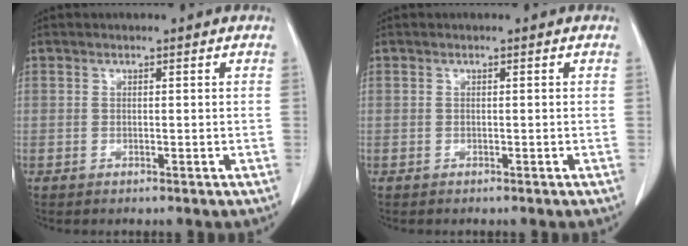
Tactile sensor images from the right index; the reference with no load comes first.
{"total": 0.0}